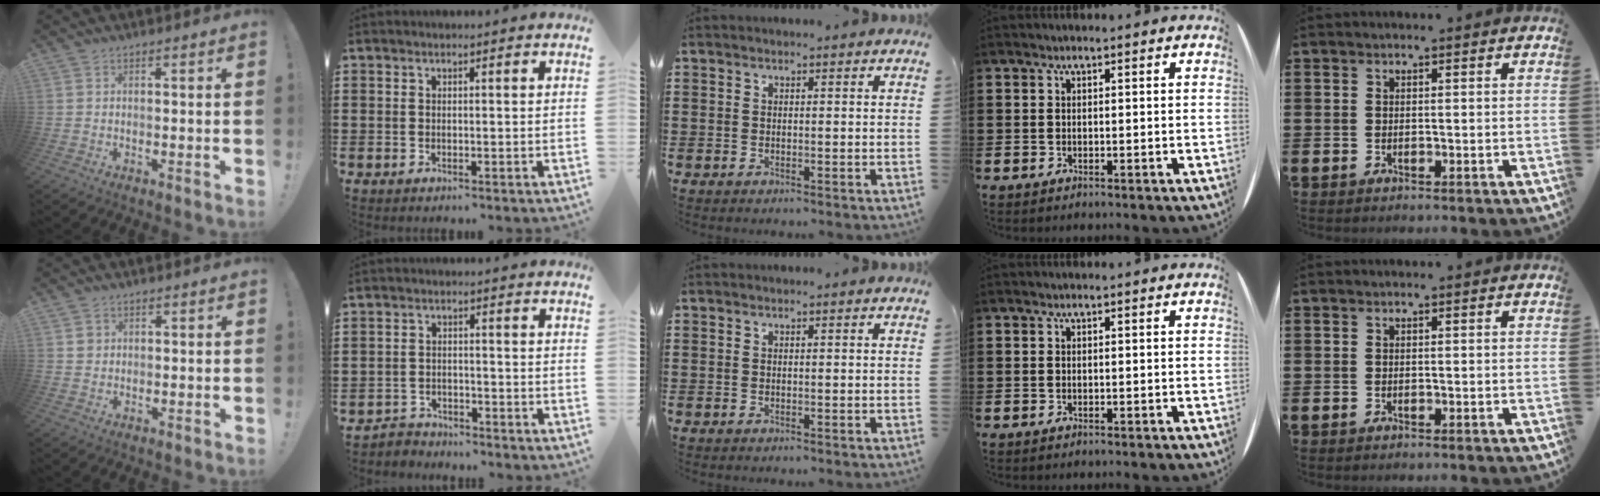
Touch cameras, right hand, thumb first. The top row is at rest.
{"thumb": {"total": 2.0, "force": [0.8, 1.8, 0.1], "torque": [0.012, -0.003, 0.012]}, "index": {"total": 2.7, "force": [-2.6, 0.5, -0.3], "torque": [-0.004, 0.001, -0.058]}}